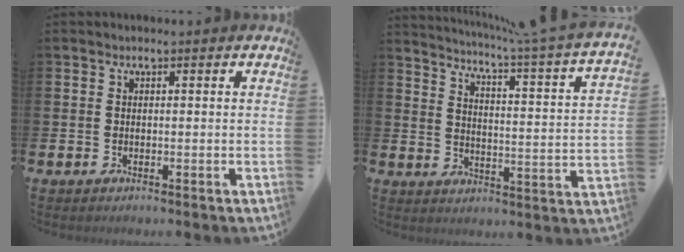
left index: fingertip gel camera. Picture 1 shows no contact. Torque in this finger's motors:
{"motor_torque": [-0.42, -1.69, 0.39, 0.21]}